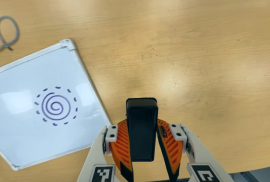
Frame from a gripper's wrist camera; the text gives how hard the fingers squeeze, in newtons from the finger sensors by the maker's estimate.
{"total": 7.3, "left": 6.3, "right": 8.4}